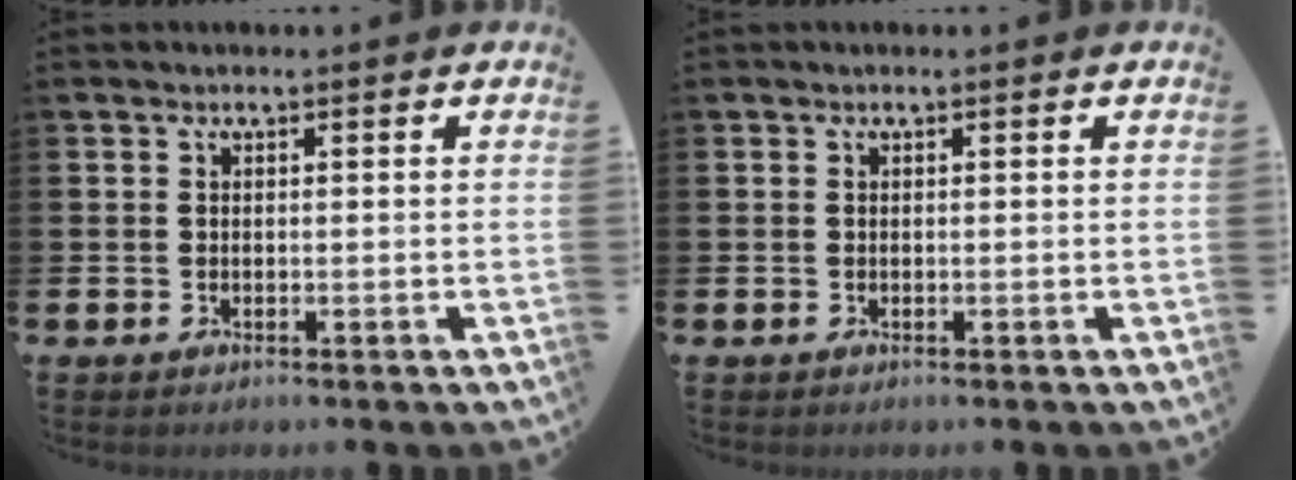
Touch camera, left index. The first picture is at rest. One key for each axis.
{"total": 0.0}